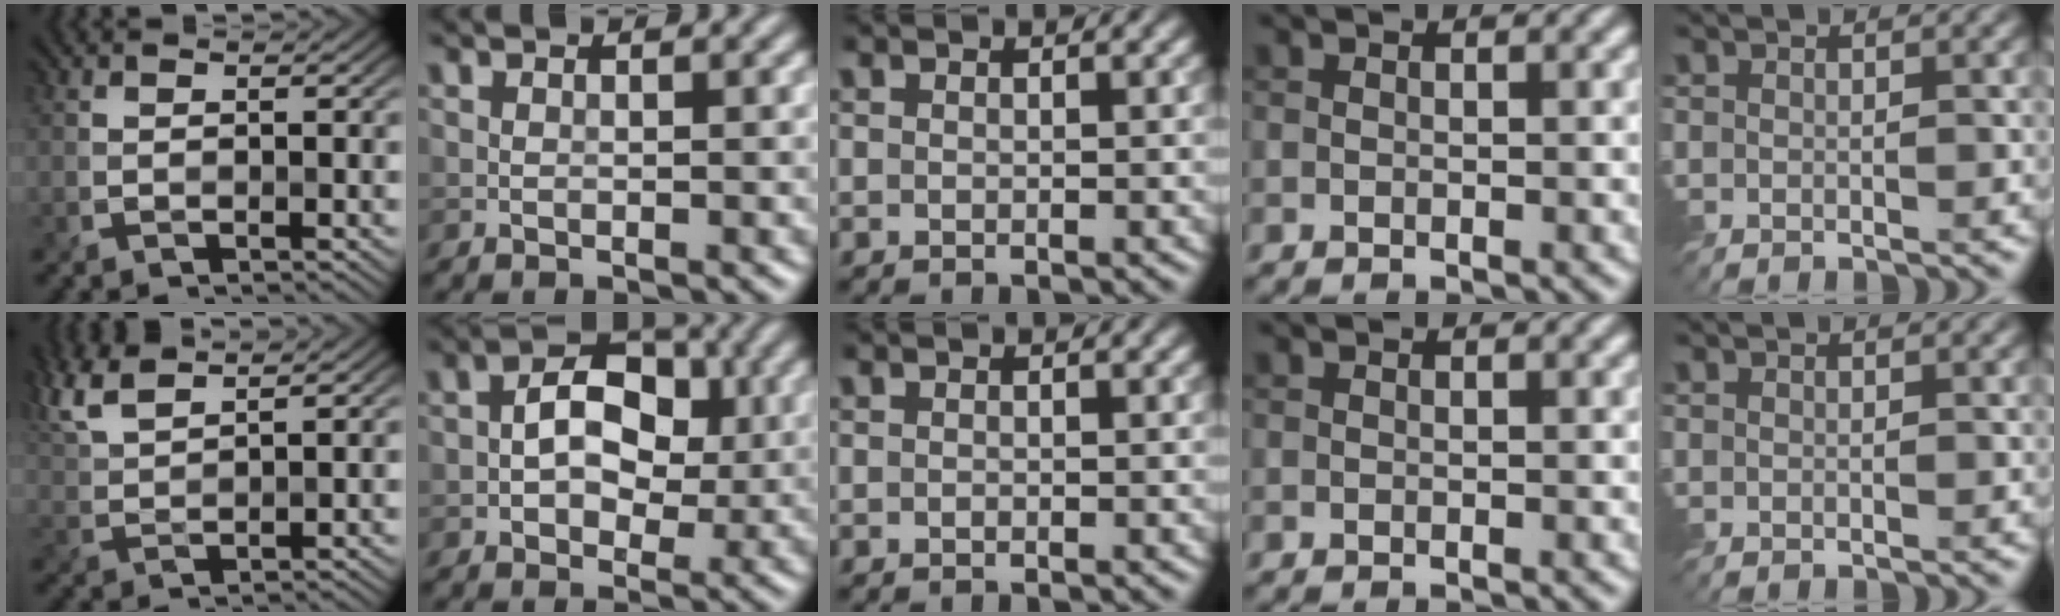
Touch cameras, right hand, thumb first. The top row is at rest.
{"thumb": {"total": 6.0, "force": [4.5, 1.4, 3.6], "torque": [-0.091, 0.021, 0.096]}, "index": {"total": 6.4, "force": [0.3, 4.1, 4.9], "torque": [-0.066, 0.006, -0.001]}}